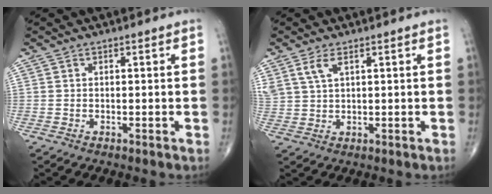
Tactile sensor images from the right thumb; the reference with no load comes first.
{"total": 3.9, "force": [2.1, 1.6, 2.9], "torque": [-0.068, 0.001, 0.050]}